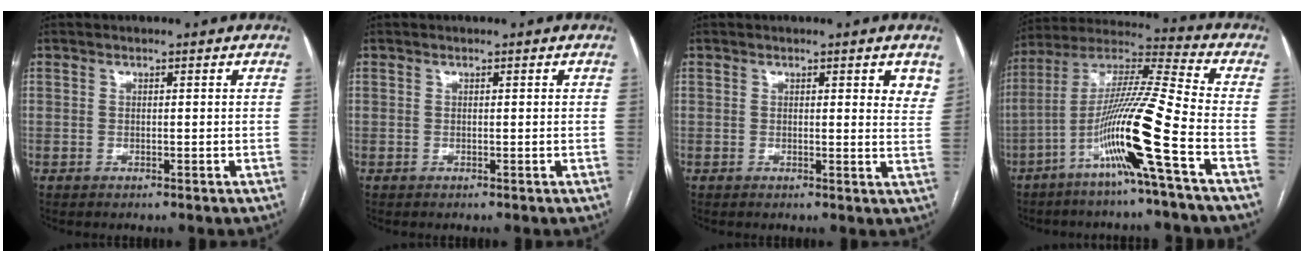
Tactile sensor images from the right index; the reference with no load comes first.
{"total": 0.0}
{"total": 3.9, "force": [2.3, 0.9, 3.1], "torque": [-0.025, -0.007, 0.017]}
{"total": 15.6, "force": [-6.5, -1.9, 14.1], "torque": [-0.273, -0.007, -0.128]}